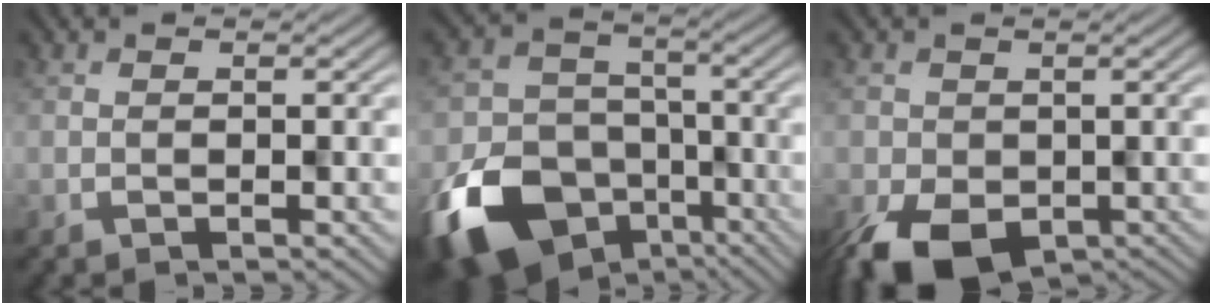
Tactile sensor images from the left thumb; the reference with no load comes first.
{"total": 14.4, "force": [-8.1, 10.0, 6.5], "torque": [-0.159, -0.056, -0.127]}
{"total": 8.8, "force": [-4.4, 5.0, 5.7], "torque": [-0.115, -0.039, -0.058]}